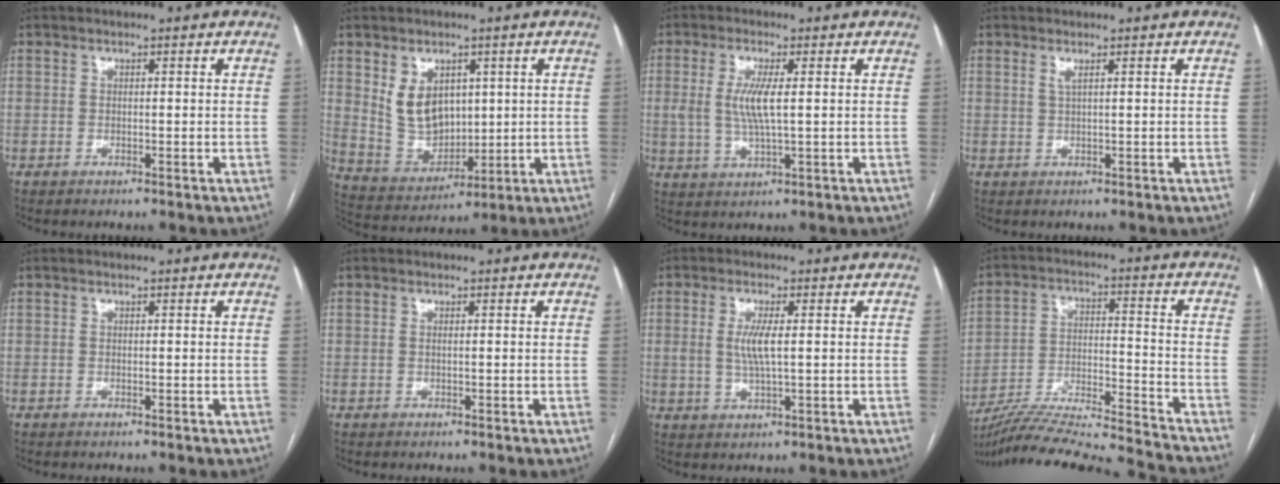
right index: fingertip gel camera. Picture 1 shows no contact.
{"total": 8.6, "force": [2.7, 6.0, 5.5], "torque": [-0.108, 0.007, 0.073]}
{"total": 5.7, "force": [0.8, 1.0, 5.6], "torque": [-0.126, -0.002, 0.018]}
{"total": 0.9, "force": [0.5, -0.1, 0.8], "torque": [-0.023, 0.000, 0.011]}
{"total": 0.0}
{"total": 0.0}
{"total": 4.2, "force": [0.5, 0.8, 4.1], "torque": [-0.088, -0.003, 0.011]}
{"total": 22.3, "force": [-21.0, -0.5, 7.6], "torque": [-0.136, -0.016, -0.325]}